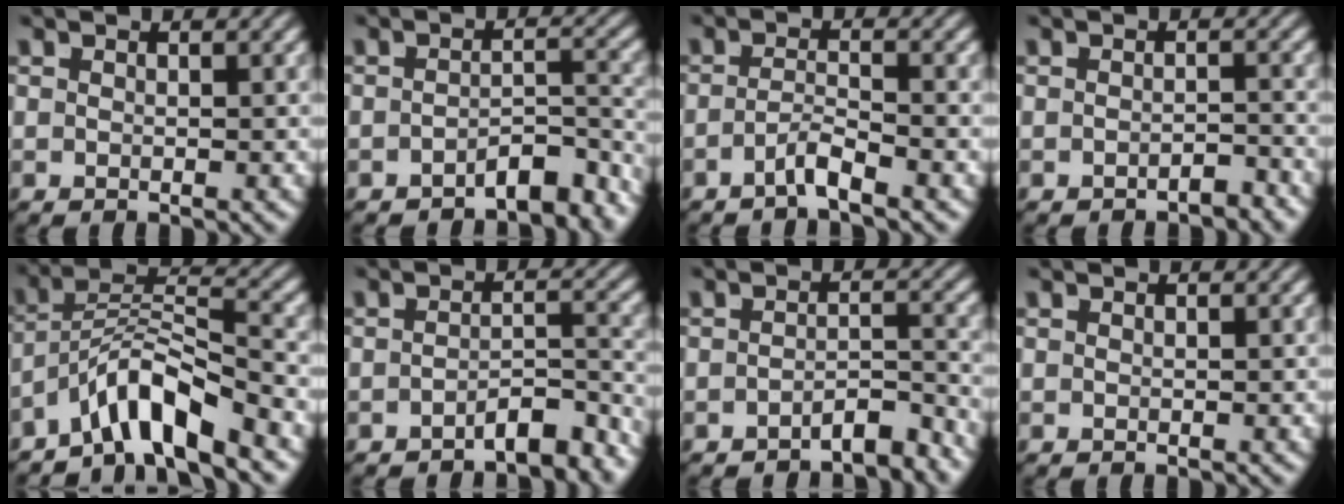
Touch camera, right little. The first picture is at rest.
{"total": 4.6, "force": [-4.1, 0.7, 2.1], "torque": [-0.008, -0.012, -0.058]}
{"total": 2.3, "force": [-1.9, -0.1, 1.2], "torque": [-0.017, -0.010, -0.032]}
{"total": 1.8, "force": [-1.8, -0.2, 0.1], "torque": [0.006, -0.004, -0.031]}
{"total": 7.4, "force": [-3.0, 4.2, 5.2], "torque": [-0.096, -0.025, -0.040]}
{"total": 4.2, "force": [-3.7, 0.4, 1.9], "torque": [-0.009, -0.011, -0.057]}
{"total": 3.3, "force": [-3.1, 0.1, 1.1], "torque": [-0.001, -0.010, -0.051]}
{"total": 0.0}